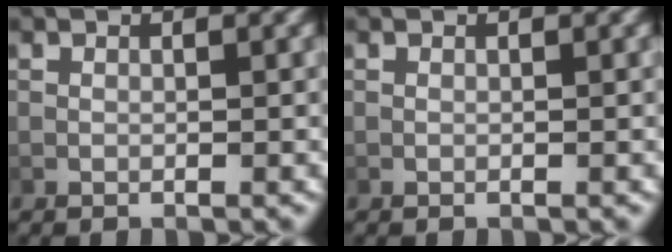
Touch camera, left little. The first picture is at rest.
{"total": 0.0}